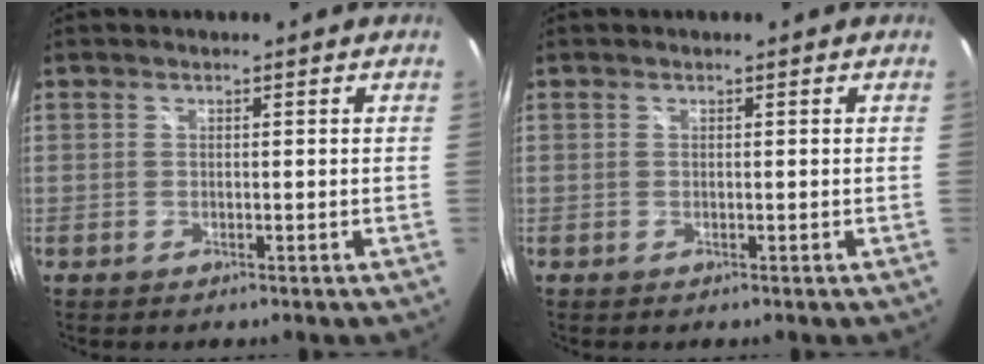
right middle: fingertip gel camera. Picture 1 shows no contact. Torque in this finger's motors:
{"motor_torque": [0.00, 0.00, 0.00, 0.00]}